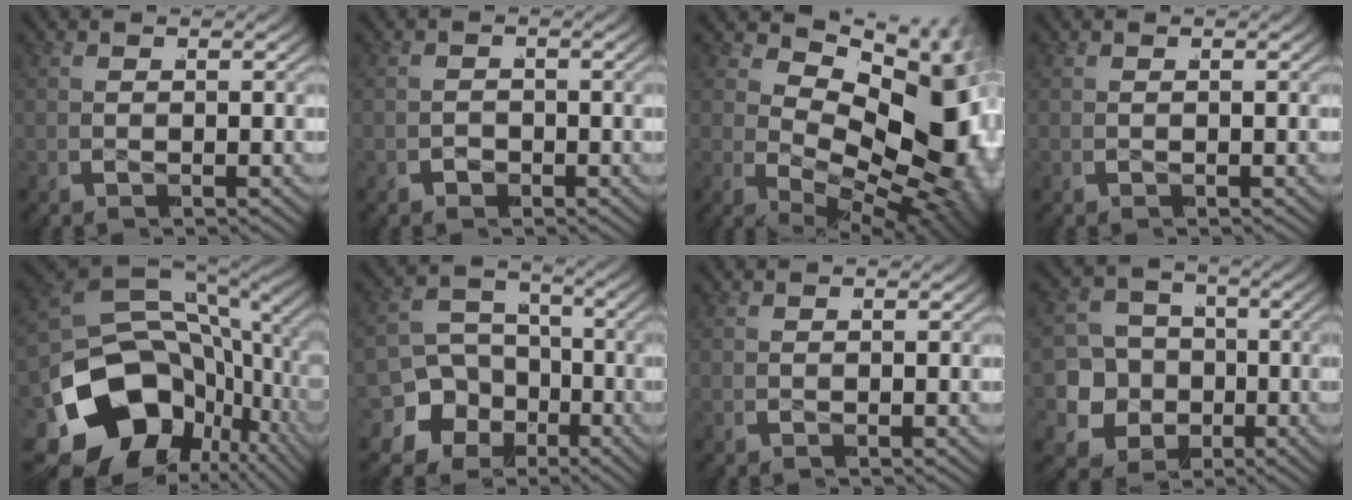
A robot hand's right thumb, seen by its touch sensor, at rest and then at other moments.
{"total": 1.2, "force": [-0.8, 0.9, 0.3], "torque": [0.000, 0.006, -0.016]}
{"total": 21.2, "force": [-1.2, 13.5, 16.2], "torque": [-0.247, -0.037, -0.005]}
{"total": 0.0}
{"total": 19.8, "force": [-3.8, 14.3, 13.1], "torque": [-0.248, -0.041, -0.055]}
{"total": 10.2, "force": [-2.3, 8.9, 4.4], "torque": [-0.091, -0.034, -0.034]}
{"total": 0.0}
{"total": 13.1, "force": [-1.0, 11.4, 6.4], "torque": [-0.138, -0.031, -0.022]}